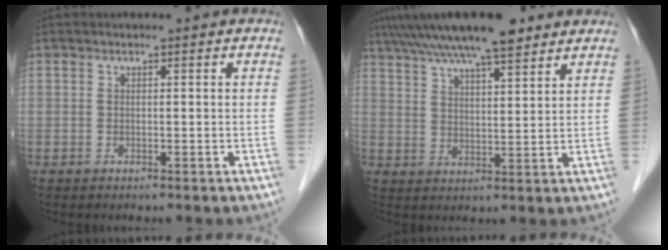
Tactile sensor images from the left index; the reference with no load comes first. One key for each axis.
{"total": 14.0, "fx": 11.0, "fy": 2.4, "fz": 8.3, "tx": -0.144, "ty": 0.035, "tz": 0.179}